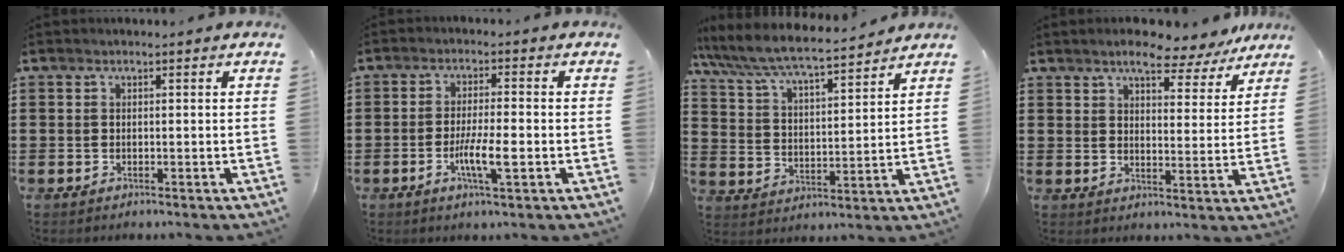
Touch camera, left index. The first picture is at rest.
{"total": 5.6, "force": [-1.8, 0.9, 5.2], "torque": [-0.099, -0.005, -0.034]}
{"total": 6.4, "force": [5.9, 0.4, 2.4], "torque": [-0.072, -0.037, 0.096]}
{"total": 6.6, "force": [5.8, 1.6, 2.8], "torque": [-0.057, -0.022, 0.100]}